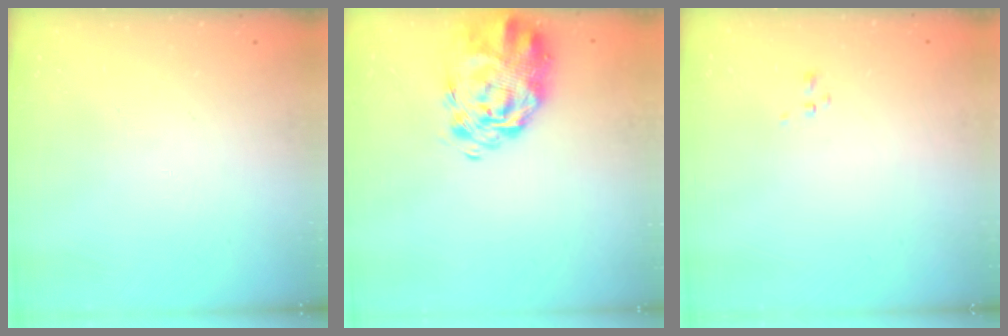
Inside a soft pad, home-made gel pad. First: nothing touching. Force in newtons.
{"total": 4.0, "press": 3.5, "slide": 1.9}
{"total": 0.0}